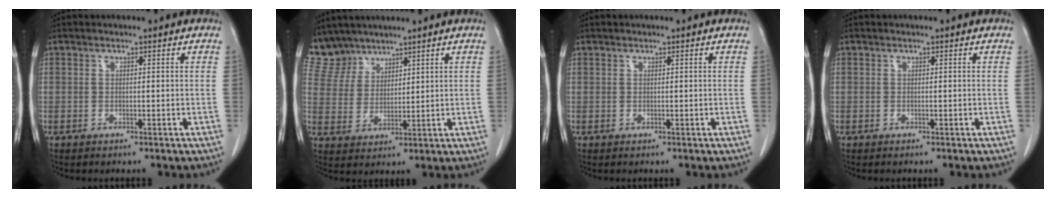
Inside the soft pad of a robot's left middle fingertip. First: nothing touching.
{"total": 5.8, "force": [5.3, 2.4, -0.3], "torque": [0.001, 0.004, 0.120]}
{"total": 0.0}
{"total": 0.0}